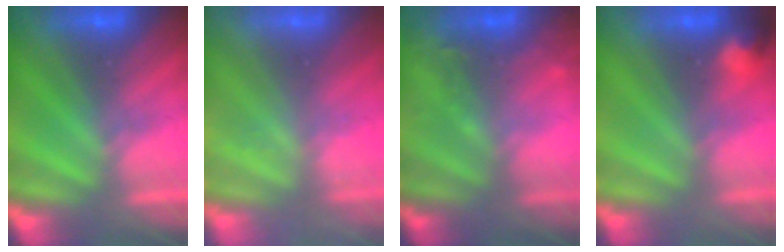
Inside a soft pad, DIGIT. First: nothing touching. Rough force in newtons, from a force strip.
{"total": 2.2}
{"total": 2.2}
{"total": 2.8}